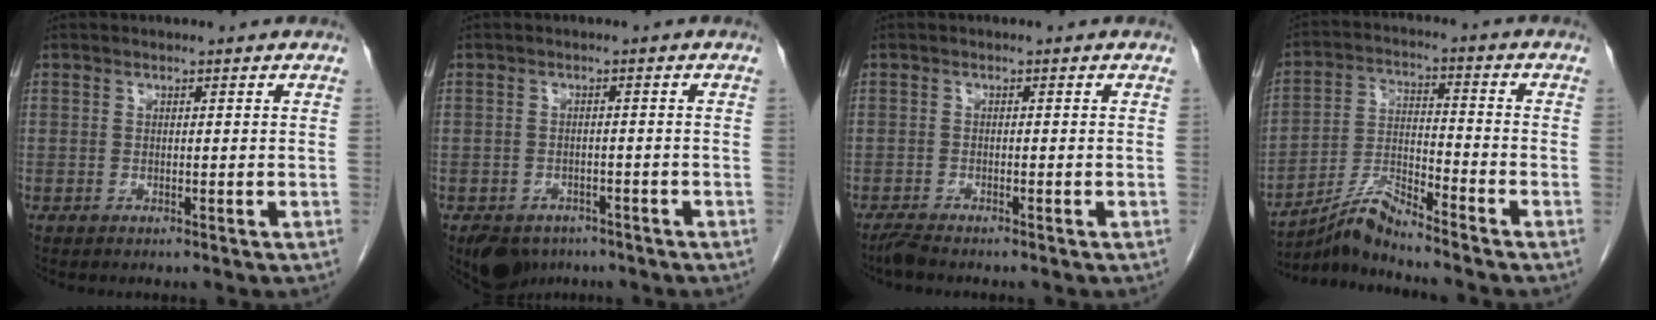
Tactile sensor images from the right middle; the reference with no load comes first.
{"total": 6.2, "force": [-4.4, 4.1, 1.6], "torque": [-0.020, 0.001, -0.062]}
{"total": 1.7, "force": [-1.6, 0.1, 0.8], "torque": [-0.025, -0.006, -0.032]}
{"total": 5.2, "force": [-4.8, -0.9, 1.9], "torque": [-0.047, -0.008, -0.092]}